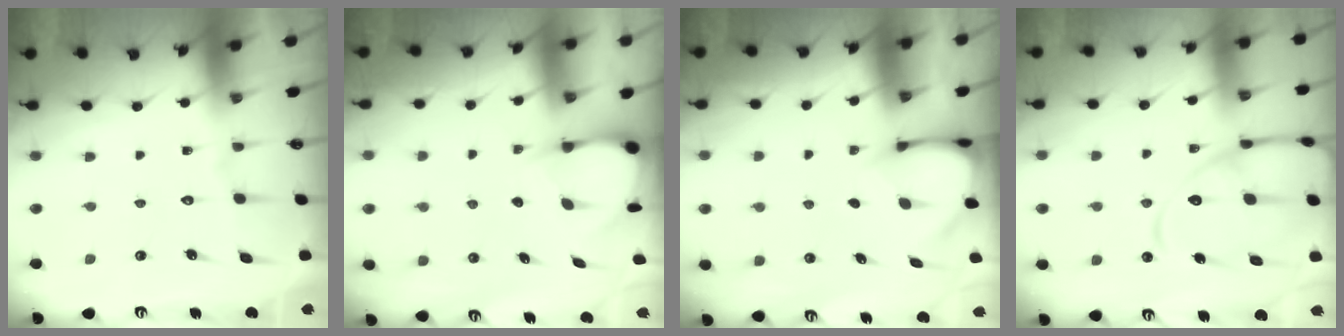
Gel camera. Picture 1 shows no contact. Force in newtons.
{"total": 3.6, "press": 3.5, "slide": 0.6}
{"total": 3.0, "press": 3.0, "slide": 0.3}
{"total": 15.3, "press": 15.2, "slide": 1.5}